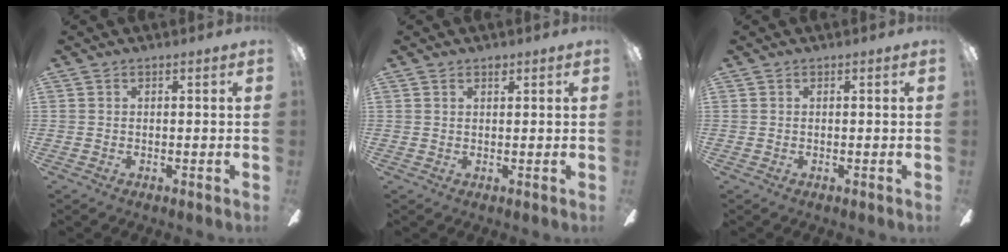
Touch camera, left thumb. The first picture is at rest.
{"total": 1.3, "force": [1.0, 0.6, 0.7], "torque": [-0.007, -0.001, 0.016]}
{"total": 0.0}